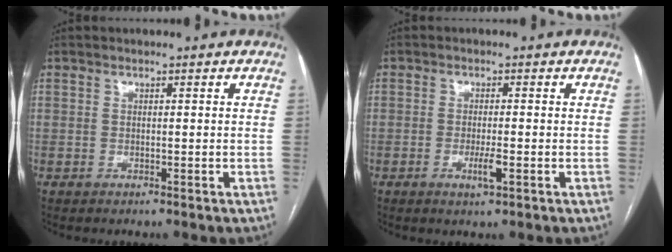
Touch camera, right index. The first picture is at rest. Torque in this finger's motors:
{"motor_torque": [0.84, -0.01, 0.33, 0.10]}